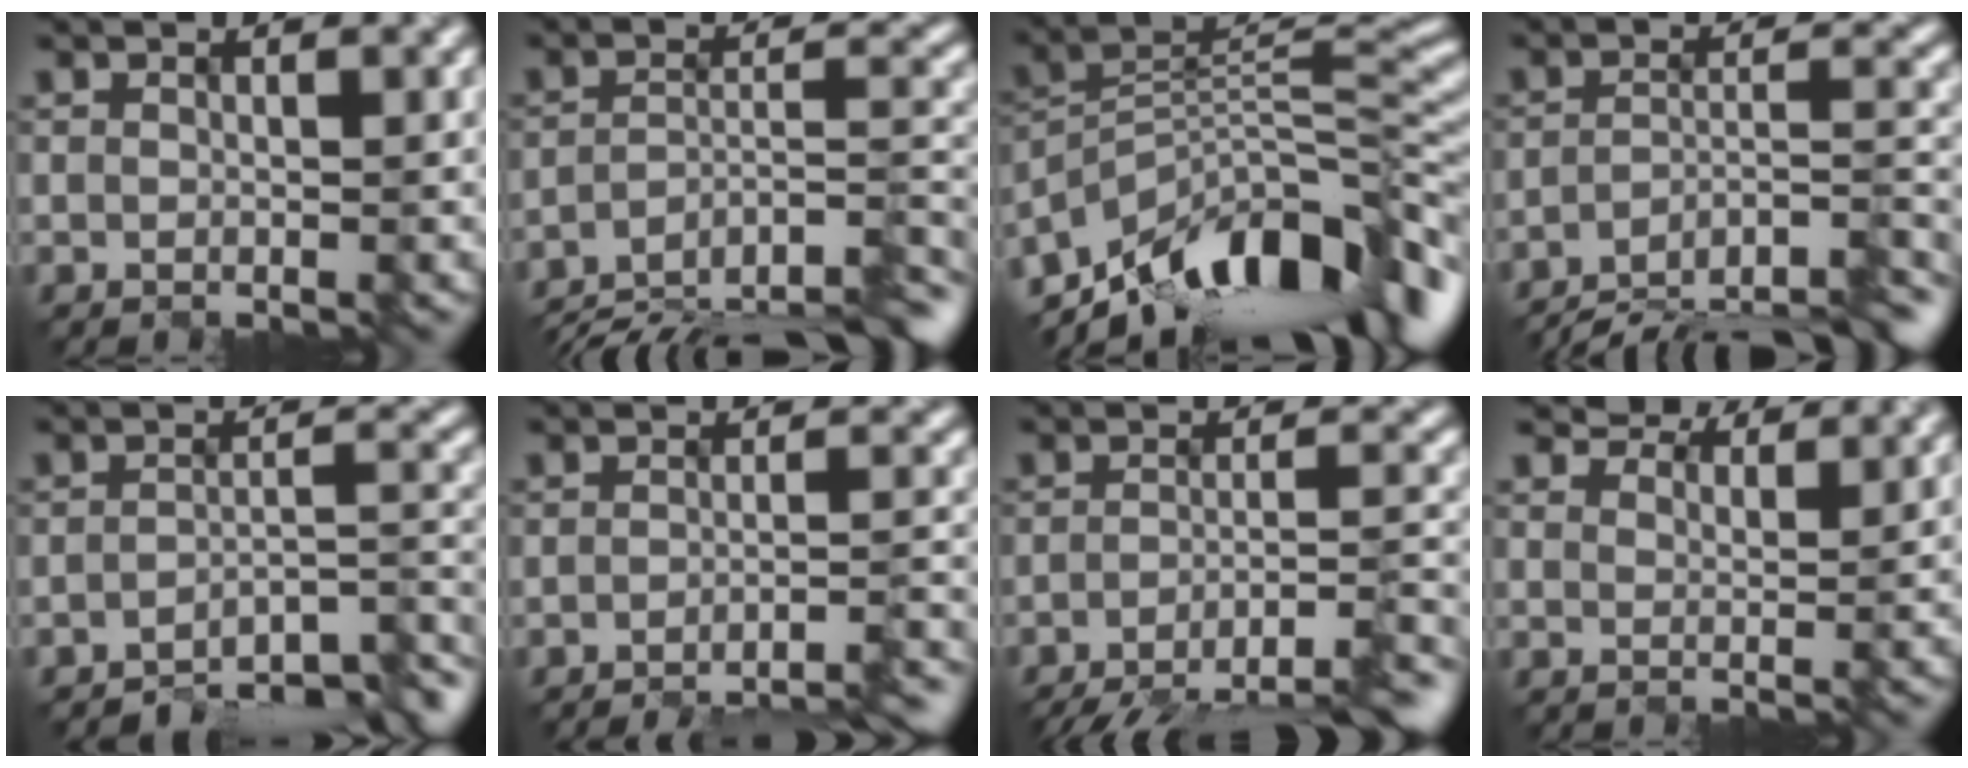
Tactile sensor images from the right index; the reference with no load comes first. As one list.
[{"total": 11.2, "force": [-9.5, 2.5, 5.4], "torque": [-0.090, 0.001, -0.142]}, {"total": 11.8, "force": [-8.5, 4.7, 6.7], "torque": [-0.118, 0.031, -0.154]}, {"total": 9.8, "force": [-8.3, 2.0, 4.8], "torque": [-0.067, 0.007, -0.124]}, {"total": 7.1, "force": [-6.1, 1.2, 3.4], "torque": [-0.034, 0.000, -0.088]}, {"total": 6.8, "force": [-5.4, 0.8, 4.0], "torque": [-0.043, 0.010, -0.066]}, {"total": 10.3, "force": [-8.1, 1.9, 6.1], "torque": [-0.084, -0.004, -0.107]}, {"total": 5.8, "force": [5.7, 0.8, 1.0], "torque": [-0.034, 0.001, 0.084]}]